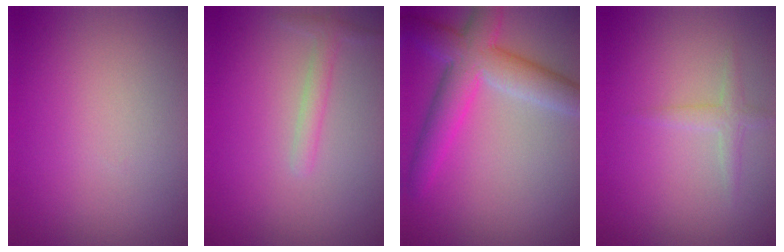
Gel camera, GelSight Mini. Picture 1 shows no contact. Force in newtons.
{"total": 1.5, "press": 1.5, "slide": 0.0}
{"total": 6.3, "press": 6.3, "slide": 0.2}
{"total": 1.5, "press": 1.5, "slide": 0.1}